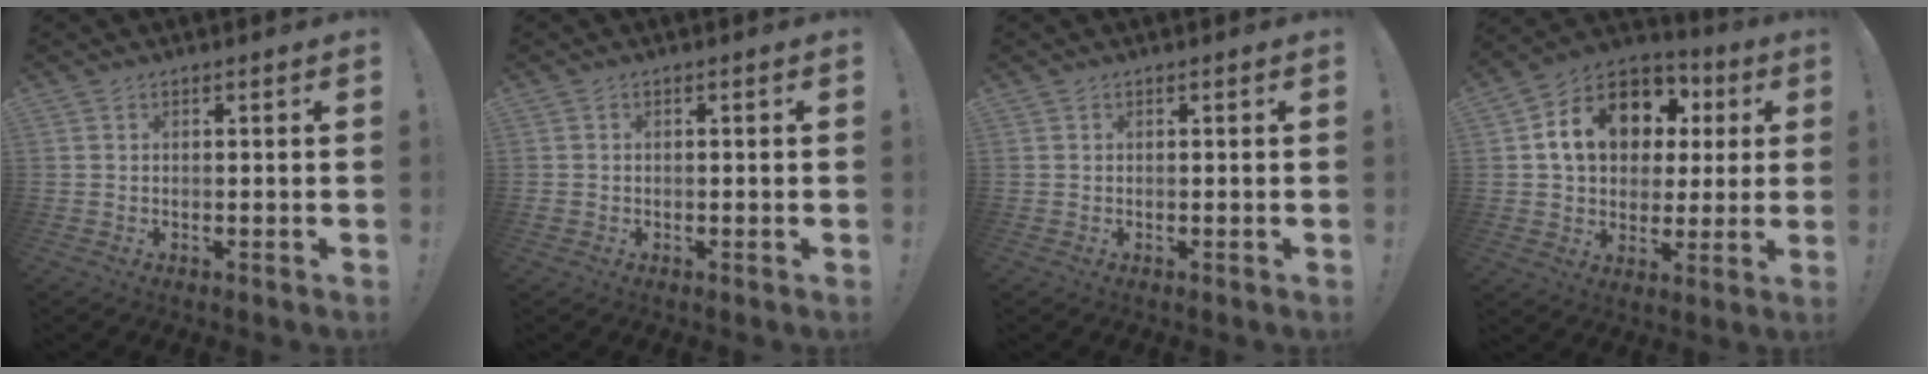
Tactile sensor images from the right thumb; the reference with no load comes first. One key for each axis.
{"total": 0.6, "fx": -0.5, "fy": 0.3, "fz": 0.2, "tx": -0.011, "ty": 0.005, "tz": -0.007}
{"total": 0.0}
{"total": 17.0, "fx": 5.3, "fy": 12.7, "fz": 9.9, "tx": -0.155, "ty": -0.010, "tz": 0.112}